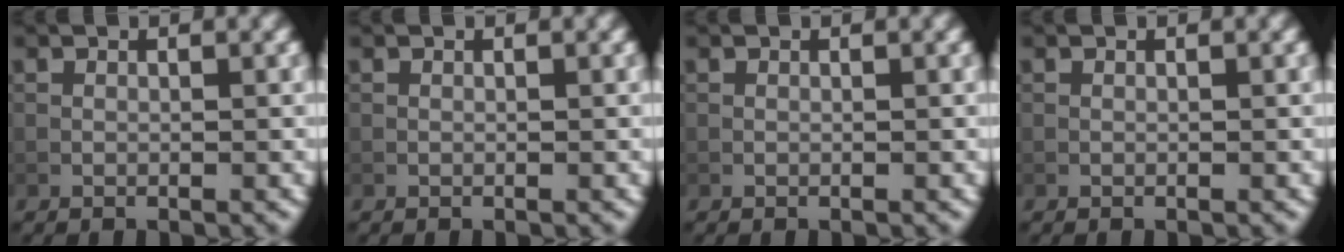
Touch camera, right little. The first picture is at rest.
{"total": 0.0}
{"total": 0.0}
{"total": 0.0}